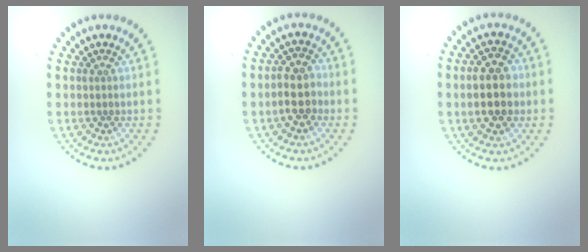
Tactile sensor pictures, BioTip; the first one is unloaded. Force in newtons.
{"total": 3.0, "press": 2.8, "slide": 0.9}
{"total": 4.9, "press": 4.9, "slide": 0.3}